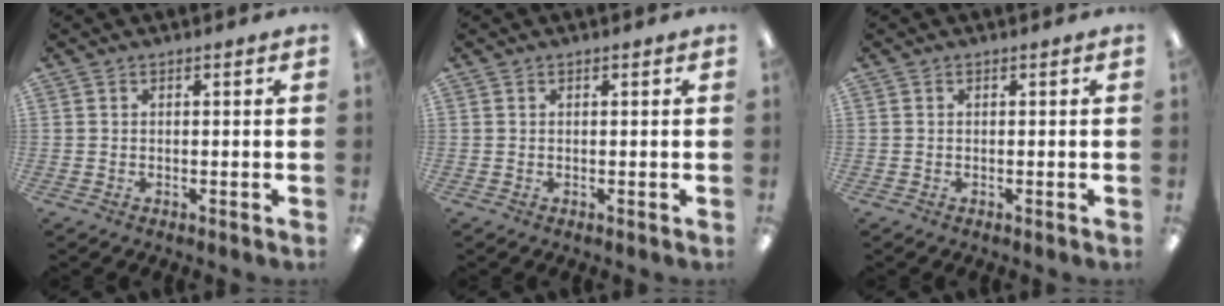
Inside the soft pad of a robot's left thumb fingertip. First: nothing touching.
{"total": 0.0}
{"total": 0.0}